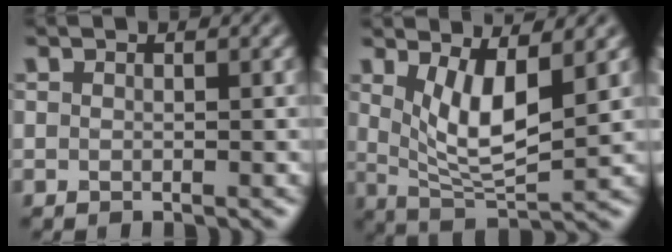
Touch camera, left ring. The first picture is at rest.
{"total": 5.4, "force": [1.5, 1.8, 4.8], "torque": [-0.092, -0.018, 0.036]}